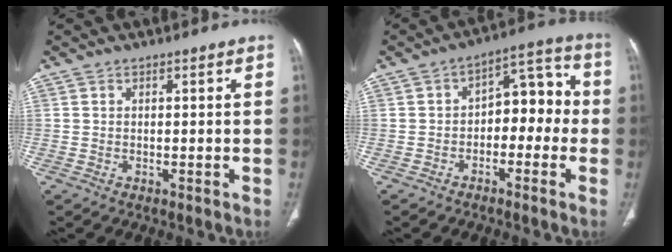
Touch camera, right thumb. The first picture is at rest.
{"total": 9.9, "force": [-1.5, 6.3, 7.6], "torque": [-0.059, 0.051, -0.035]}